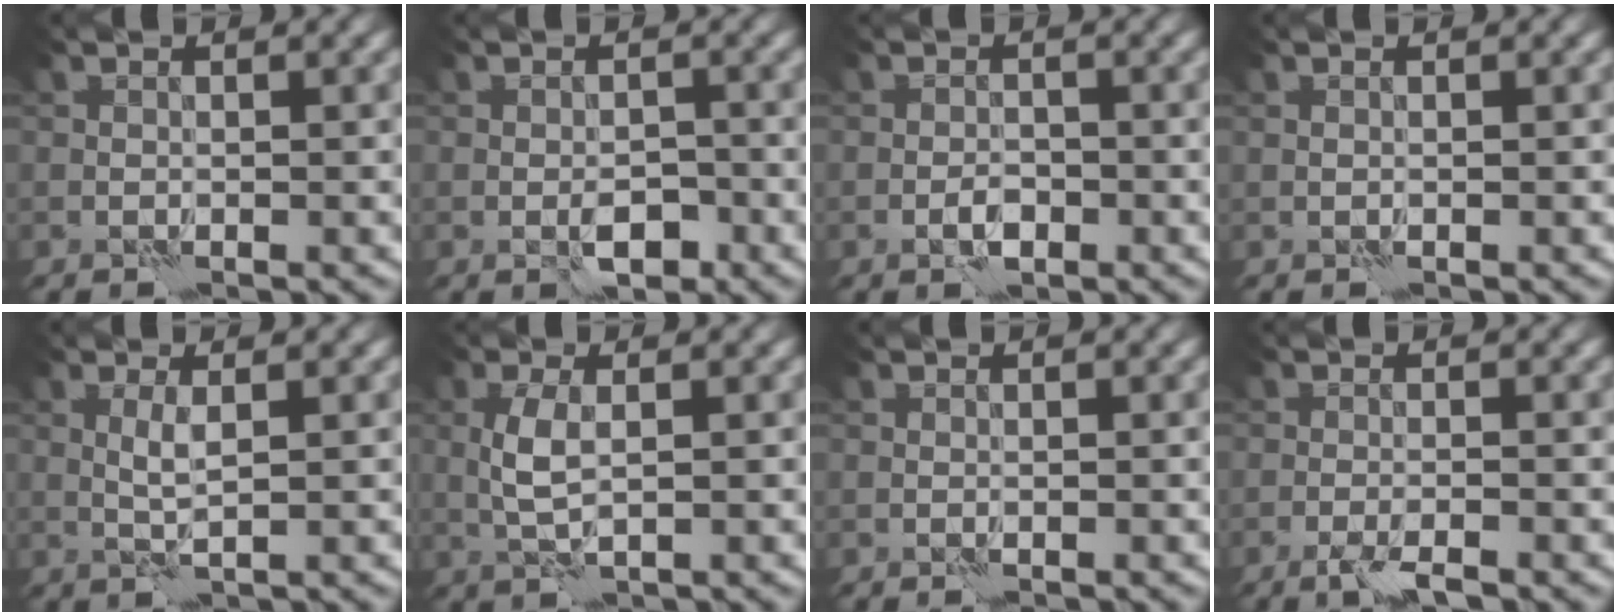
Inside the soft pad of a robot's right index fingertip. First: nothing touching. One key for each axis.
{"total": 2.5, "fx": -1.2, "fy": 1.2, "fz": 1.8, "tx": -0.029, "ty": 0.001, "tz": -0.019}
{"total": 1.7, "fx": -0.9, "fy": 0.7, "fz": 1.2, "tx": -0.021, "ty": 0.003, "tz": -0.019}
{"total": 0.0}
{"total": 1.6, "fx": 0.5, "fy": 0.1, "fz": 1.5, "tx": -0.038, "ty": 0.002, "tz": 0.008}
{"total": 2.8, "fx": 0.2, "fy": 1.0, "fz": 2.6, "tx": -0.063, "ty": 0.002, "tz": 0.004}
{"total": 0.0}
{"total": 2.1, "fx": -1.5, "fy": 0.2, "fz": 1.5, "tx": -0.035, "ty": -0.004, "tz": -0.033}